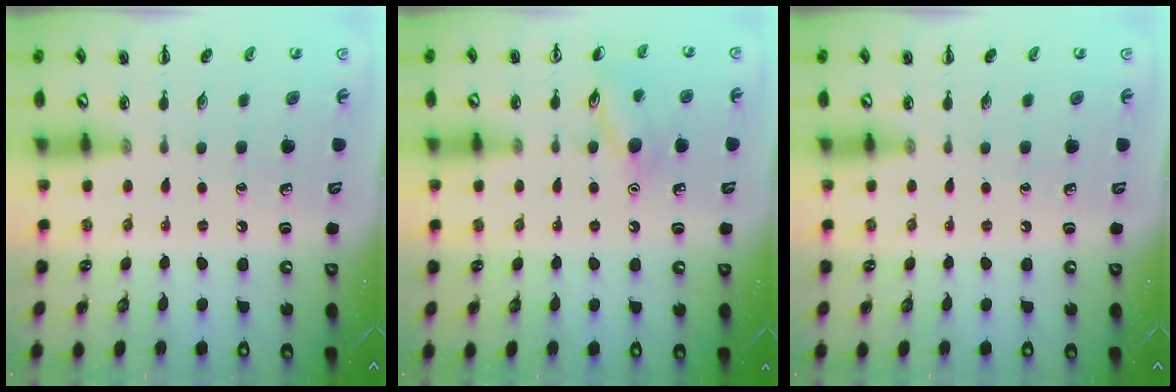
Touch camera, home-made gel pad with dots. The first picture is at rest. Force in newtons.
{"total": 10.4, "press": 10.3, "slide": 1.0}
{"total": 0.0}